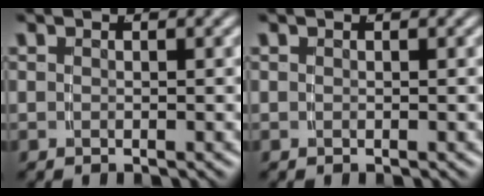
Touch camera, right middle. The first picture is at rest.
{"total": 0.0}